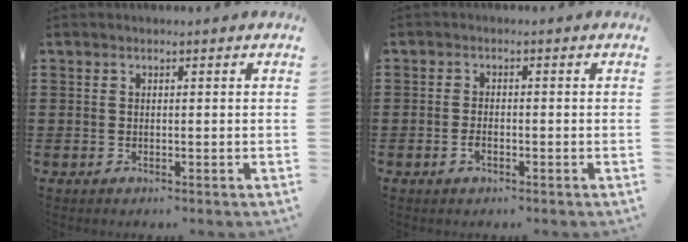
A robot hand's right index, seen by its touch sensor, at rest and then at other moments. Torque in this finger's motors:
{"motor_torque": [0.94, 1.18, 0.03, 0.00]}